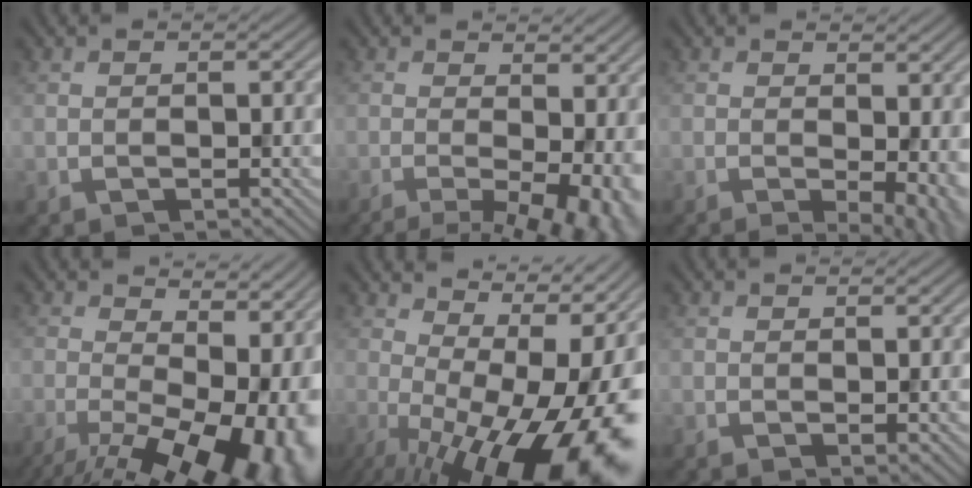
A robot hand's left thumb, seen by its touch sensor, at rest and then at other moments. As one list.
[{"total": 9.4, "force": [-1.9, 3.4, 8.6], "torque": [-0.095, -0.006, -0.008]}, {"total": 5.0, "force": [-0.1, 1.6, 4.7], "torque": [-0.052, -0.006, 0.007]}, {"total": 15.8, "force": [-3.7, 7.5, 13.4], "torque": [-0.171, -0.033, -0.019]}, {"total": 18.8, "force": [-2.4, 8.7, 16.4], "torque": [-0.177, 0.012, -0.021]}, {"total": 1.8, "force": [0.5, 0.5, 1.7], "torque": [-0.025, 0.001, 0.016]}]